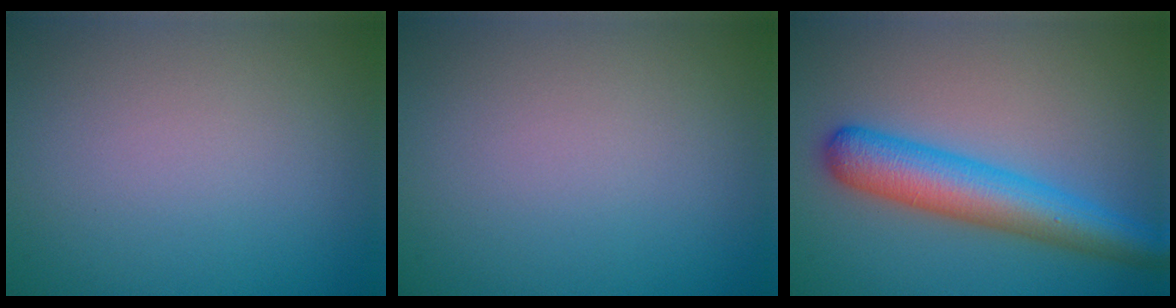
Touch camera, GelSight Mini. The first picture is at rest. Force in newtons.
{"total": 0.0}
{"total": 6.3, "press": 6.3, "slide": 0.2}